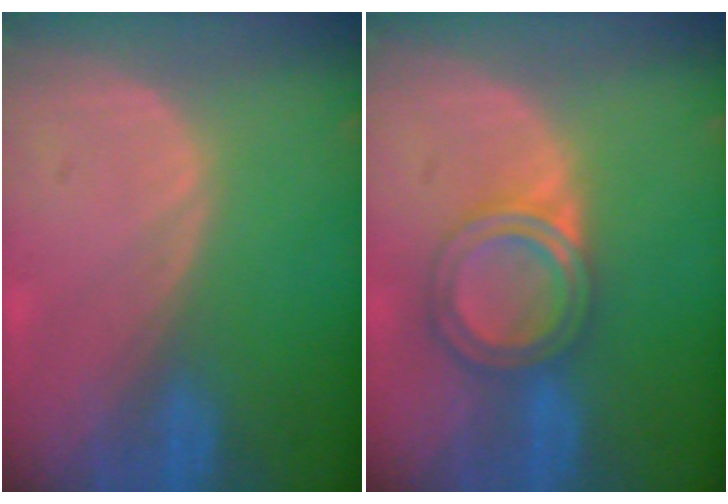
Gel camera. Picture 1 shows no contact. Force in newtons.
{"total": 5.8, "press": 5.4, "slide": 2.3}